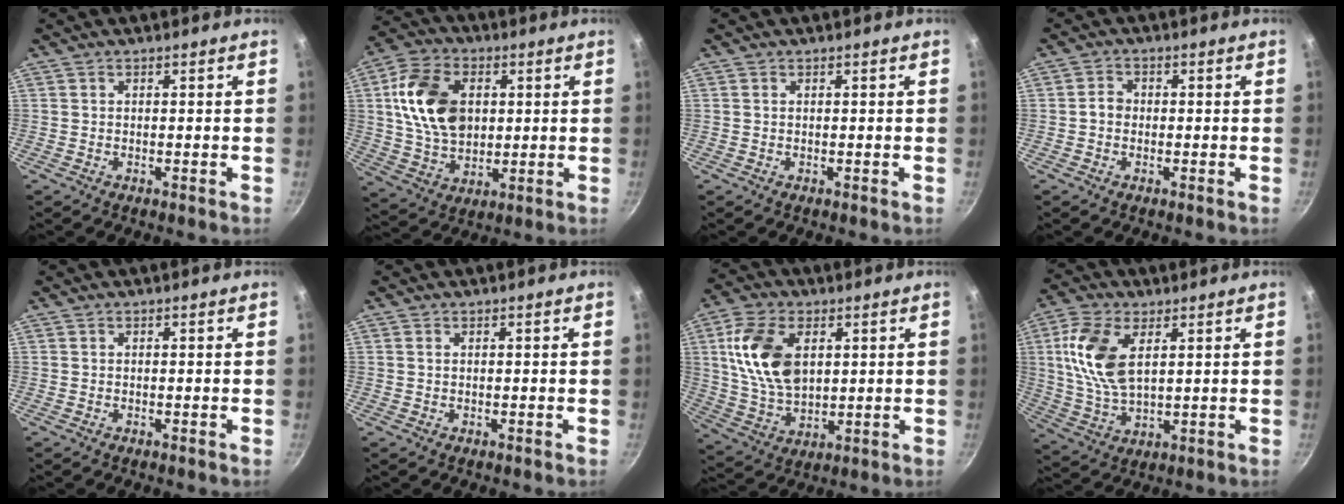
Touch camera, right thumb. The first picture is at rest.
{"total": 16.1, "force": [2.9, 11.2, 11.2], "torque": [-0.186, -0.002, 0.052]}
{"total": 0.0}
{"total": 2.4, "force": [-0.4, 2.0, 1.2], "torque": [-0.012, 0.012, -0.009]}
{"total": 0.0}
{"total": 0.5, "force": [0.2, 0.3, 0.3], "torque": [-0.006, 0.001, 0.004]}
{"total": 14.9, "force": [3.8, 9.3, 11.0], "torque": [-0.190, -0.014, 0.079]}
{"total": 12.9, "force": [3.7, 6.9, 10.2], "torque": [-0.202, -0.009, 0.075]}